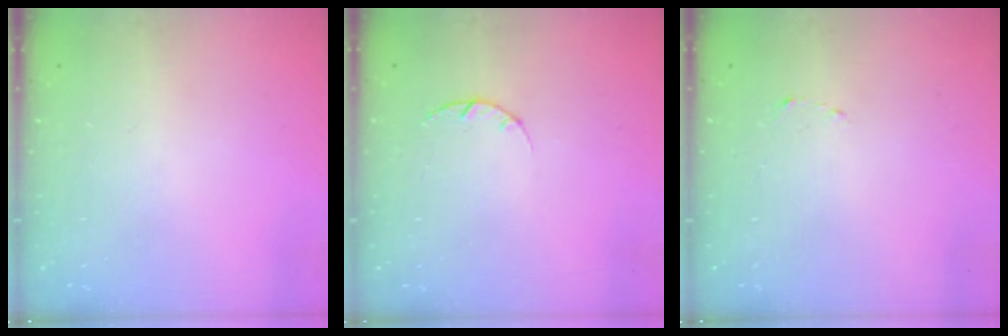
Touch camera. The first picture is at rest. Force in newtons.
{"total": 2.0, "press": 1.9, "slide": 0.4}
{"total": 1.5, "press": 1.5, "slide": 0.2}